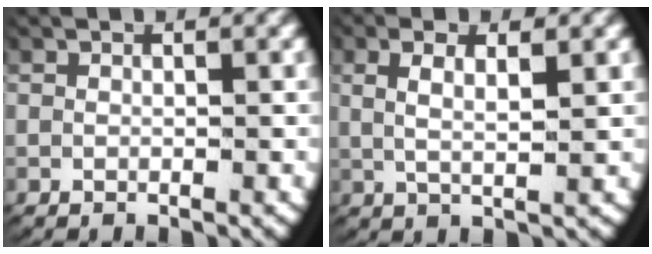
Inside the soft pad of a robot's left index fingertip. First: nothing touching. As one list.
[{"total": 3.5, "force": [1.2, 1.3, 3.1], "torque": [-0.063, -0.004, 0.024]}]